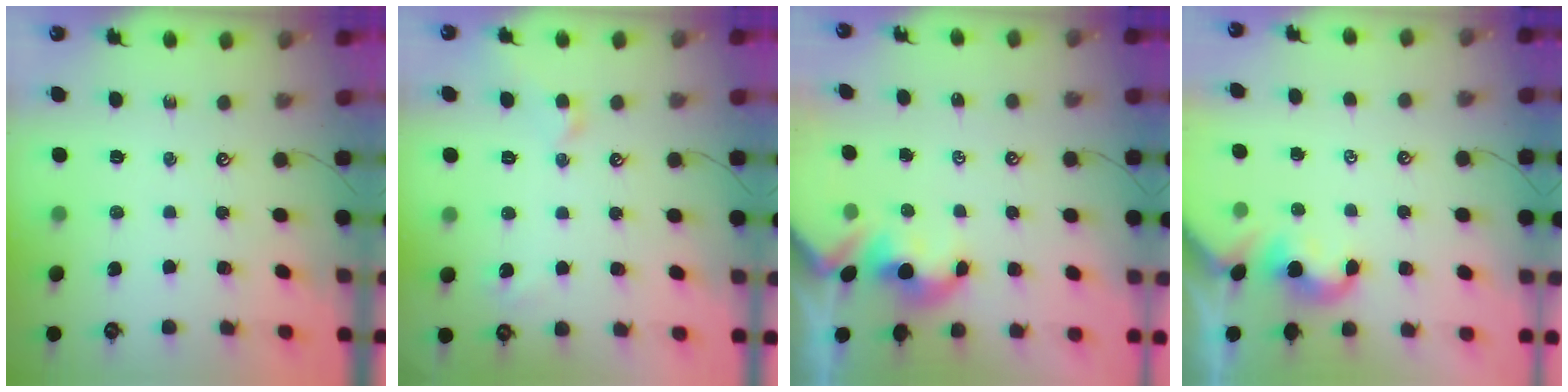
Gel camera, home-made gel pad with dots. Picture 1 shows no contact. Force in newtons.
{"total": 1.7, "press": 1.6, "slide": 0.5}
{"total": 1.7, "press": 1.6, "slide": 0.2}
{"total": 3.2, "press": 3.2, "slide": 0.1}